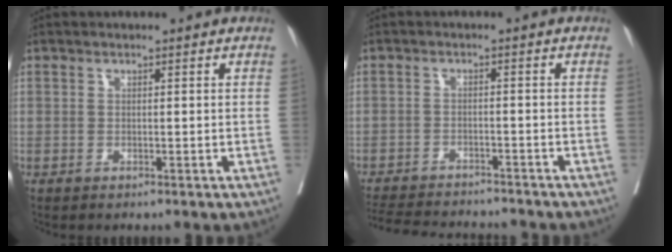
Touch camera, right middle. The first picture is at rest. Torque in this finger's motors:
{"motor_torque": [0.95, -1.19, 0.11, 0.06]}